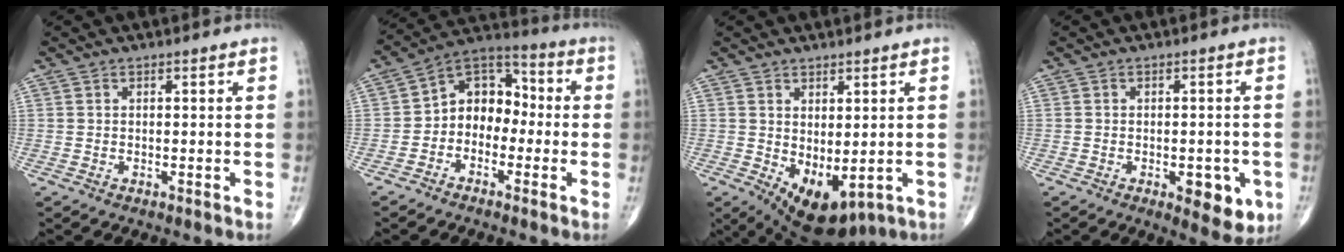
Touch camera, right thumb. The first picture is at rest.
{"total": 9.9, "force": [-1.9, 7.6, 6.0], "torque": [-0.058, 0.049, -0.054]}
{"total": 9.2, "force": [-1.3, 4.7, 7.8], "torque": [-0.111, -0.009, 0.006]}
{"total": 7.3, "force": [-2.5, 3.4, 6.0], "torque": [-0.055, 0.000, -0.024]}